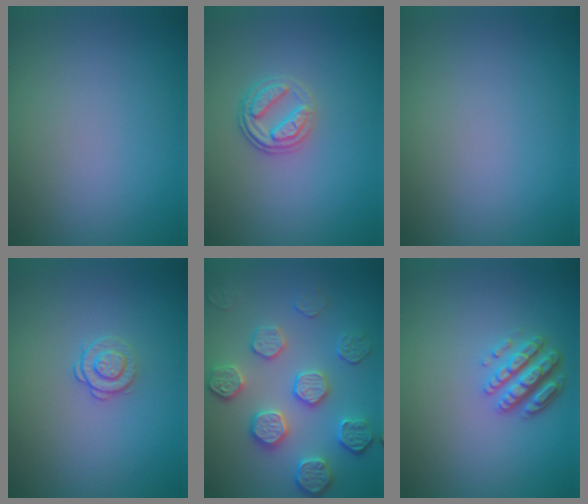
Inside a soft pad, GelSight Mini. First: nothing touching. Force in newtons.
{"total": 2.8, "press": 2.4, "slide": 1.3}
{"total": 0.0}
{"total": 1.6, "press": 1.2, "slide": 1.0}
{"total": 4.7, "press": 4.3, "slide": 1.8}
{"total": 3.5, "press": 3.0, "slide": 1.8}